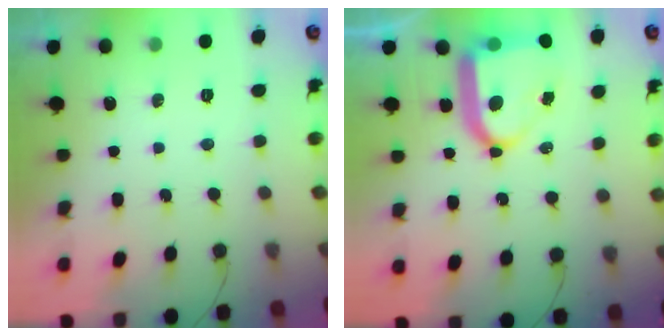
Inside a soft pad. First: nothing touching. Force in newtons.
{"total": 14.5, "press": 14.4, "slide": 1.6}